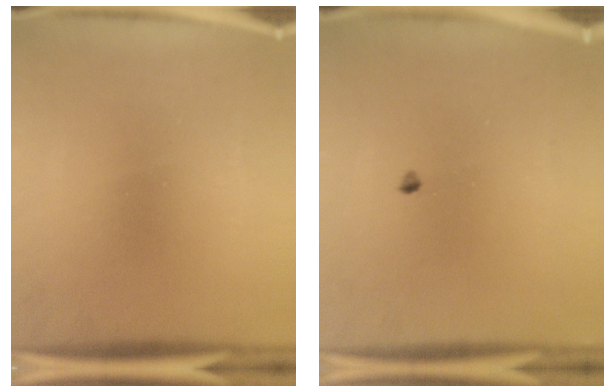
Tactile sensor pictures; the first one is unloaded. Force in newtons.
{"total": 0.7}